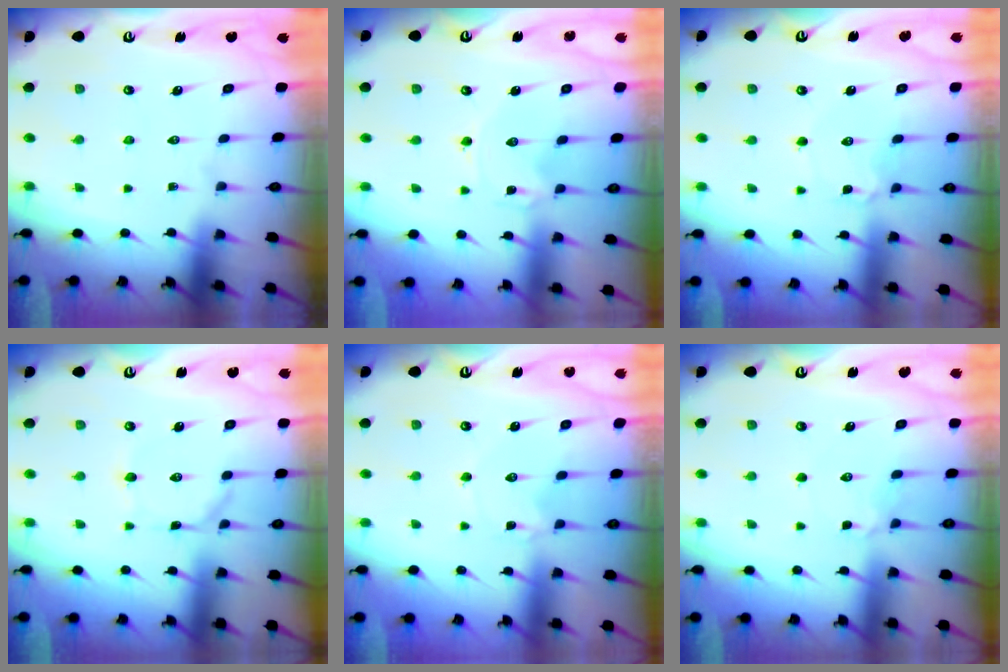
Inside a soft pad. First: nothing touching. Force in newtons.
{"total": 0.0}
{"total": 2.6, "press": 2.6, "slide": 0.3}
{"total": 1.6, "press": 1.6, "slide": 0.1}
{"total": 1.4, "press": 1.4, "slide": 0.2}
{"total": 3.8, "press": 3.8, "slide": 0.5}